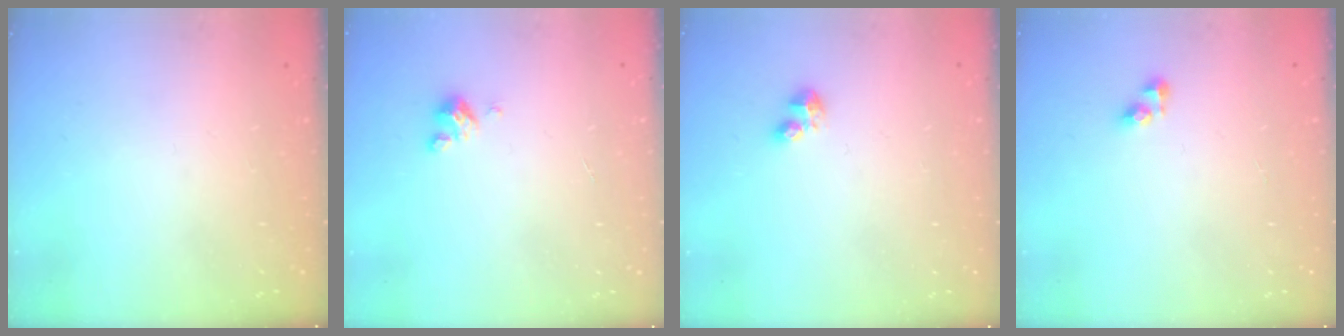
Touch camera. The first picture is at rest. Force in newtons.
{"total": 3.7, "press": 3.7, "slide": 0.3}
{"total": 2.3, "press": 2.2, "slide": 0.5}
{"total": 3.6, "press": 3.6, "slide": 0.6}